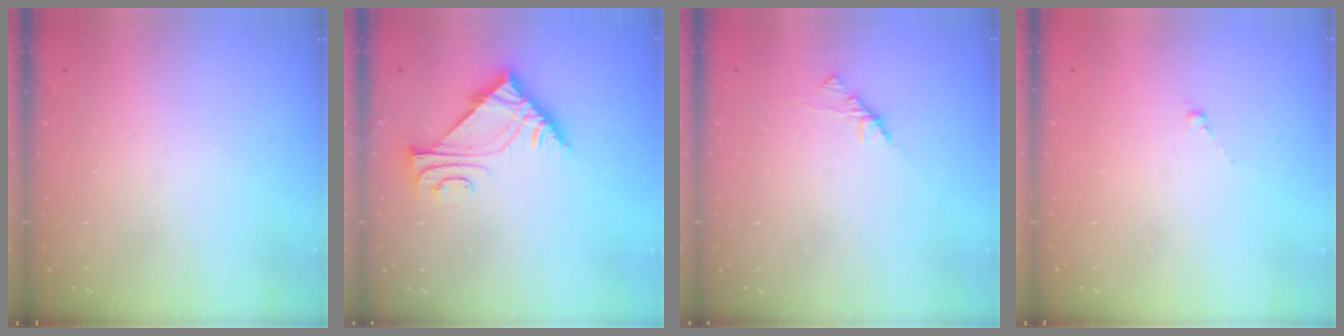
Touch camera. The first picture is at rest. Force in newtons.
{"total": 6.4, "press": 6.4, "slide": 0.1}
{"total": 1.9, "press": 1.7, "slide": 0.6}
{"total": 0.6, "press": 0.4, "slide": 0.4}